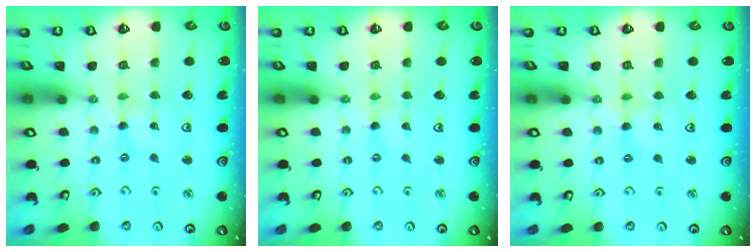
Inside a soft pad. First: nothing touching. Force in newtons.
{"total": 0.0}
{"total": 1.5, "press": 1.5, "slide": 0.1}